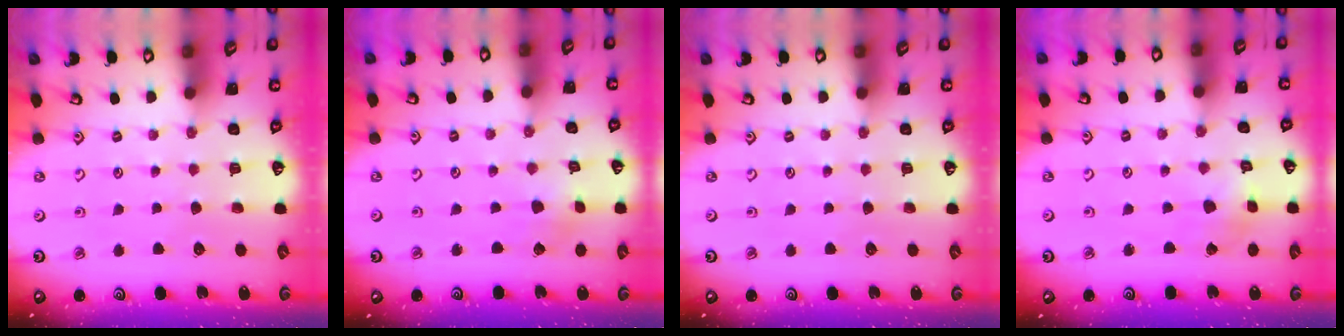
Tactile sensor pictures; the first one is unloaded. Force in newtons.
{"total": 1.9, "press": 1.9, "slide": 0.2}
{"total": 0.0}
{"total": 2.3, "press": 2.3, "slide": 0.1}